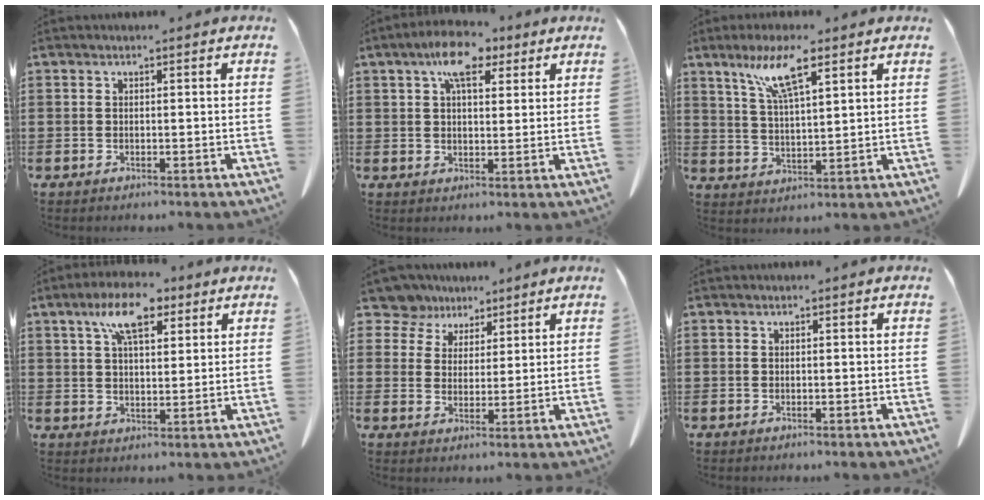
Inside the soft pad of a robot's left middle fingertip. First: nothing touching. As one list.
[{"total": 7.9, "force": [5.0, 3.2, 5.2], "torque": [-0.101, -0.001, 0.088]}, {"total": 8.5, "force": [5.3, 1.5, 6.5], "torque": [-0.141, 0.000, 0.091]}, {"total": 8.8, "force": [5.5, 3.4, 6.1], "torque": [-0.118, -0.002, 0.095]}, {"total": 6.5, "force": [5.1, 3.9, 1.0], "torque": [-0.049, -0.014, 0.094]}, {"total": 0.0}]